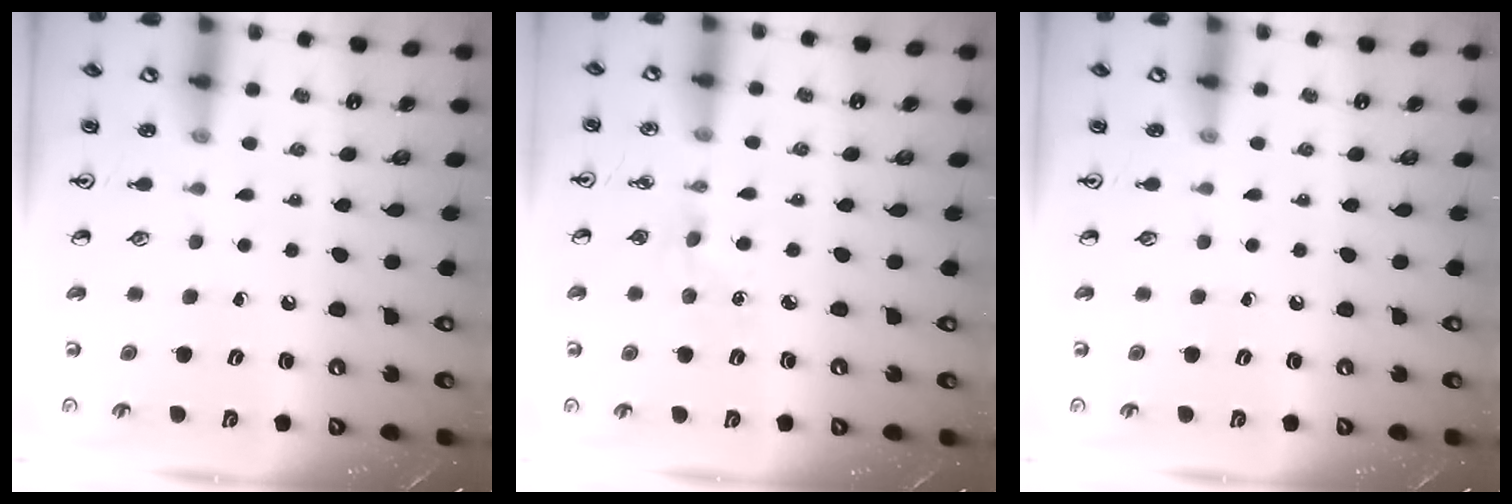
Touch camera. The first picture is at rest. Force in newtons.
{"total": 3.6, "press": 3.5, "slide": 0.5}
{"total": 0.0}